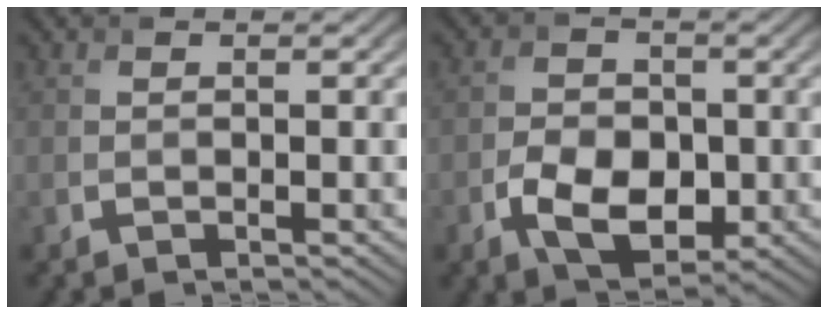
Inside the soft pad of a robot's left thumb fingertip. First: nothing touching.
{"total": 6.3, "force": [-2.0, 4.2, 4.3], "torque": [-0.079, -0.007, -0.038]}